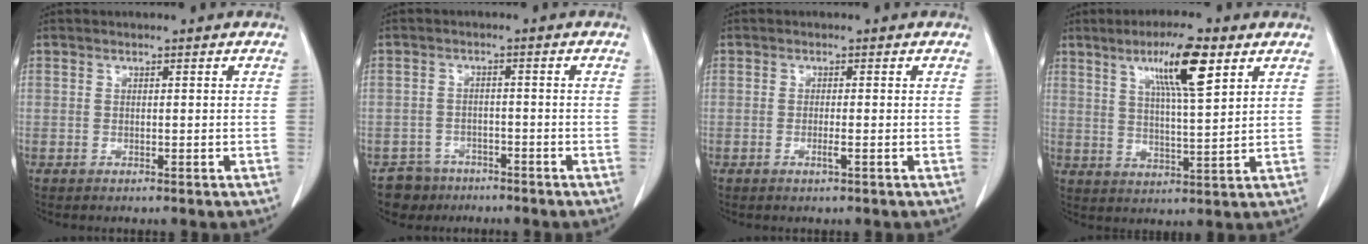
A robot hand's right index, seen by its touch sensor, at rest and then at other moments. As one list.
[{"total": 4.2, "force": [-3.2, 2.7, -0.5], "torque": [0.011, 0.006, -0.053]}, {"total": 1.4, "force": [-0.6, -0.1, 1.2], "torque": [-0.025, -0.003, -0.009]}, {"total": 9.8, "force": [5.1, 0.7, 8.4], "torque": [-0.147, 0.004, 0.085]}]